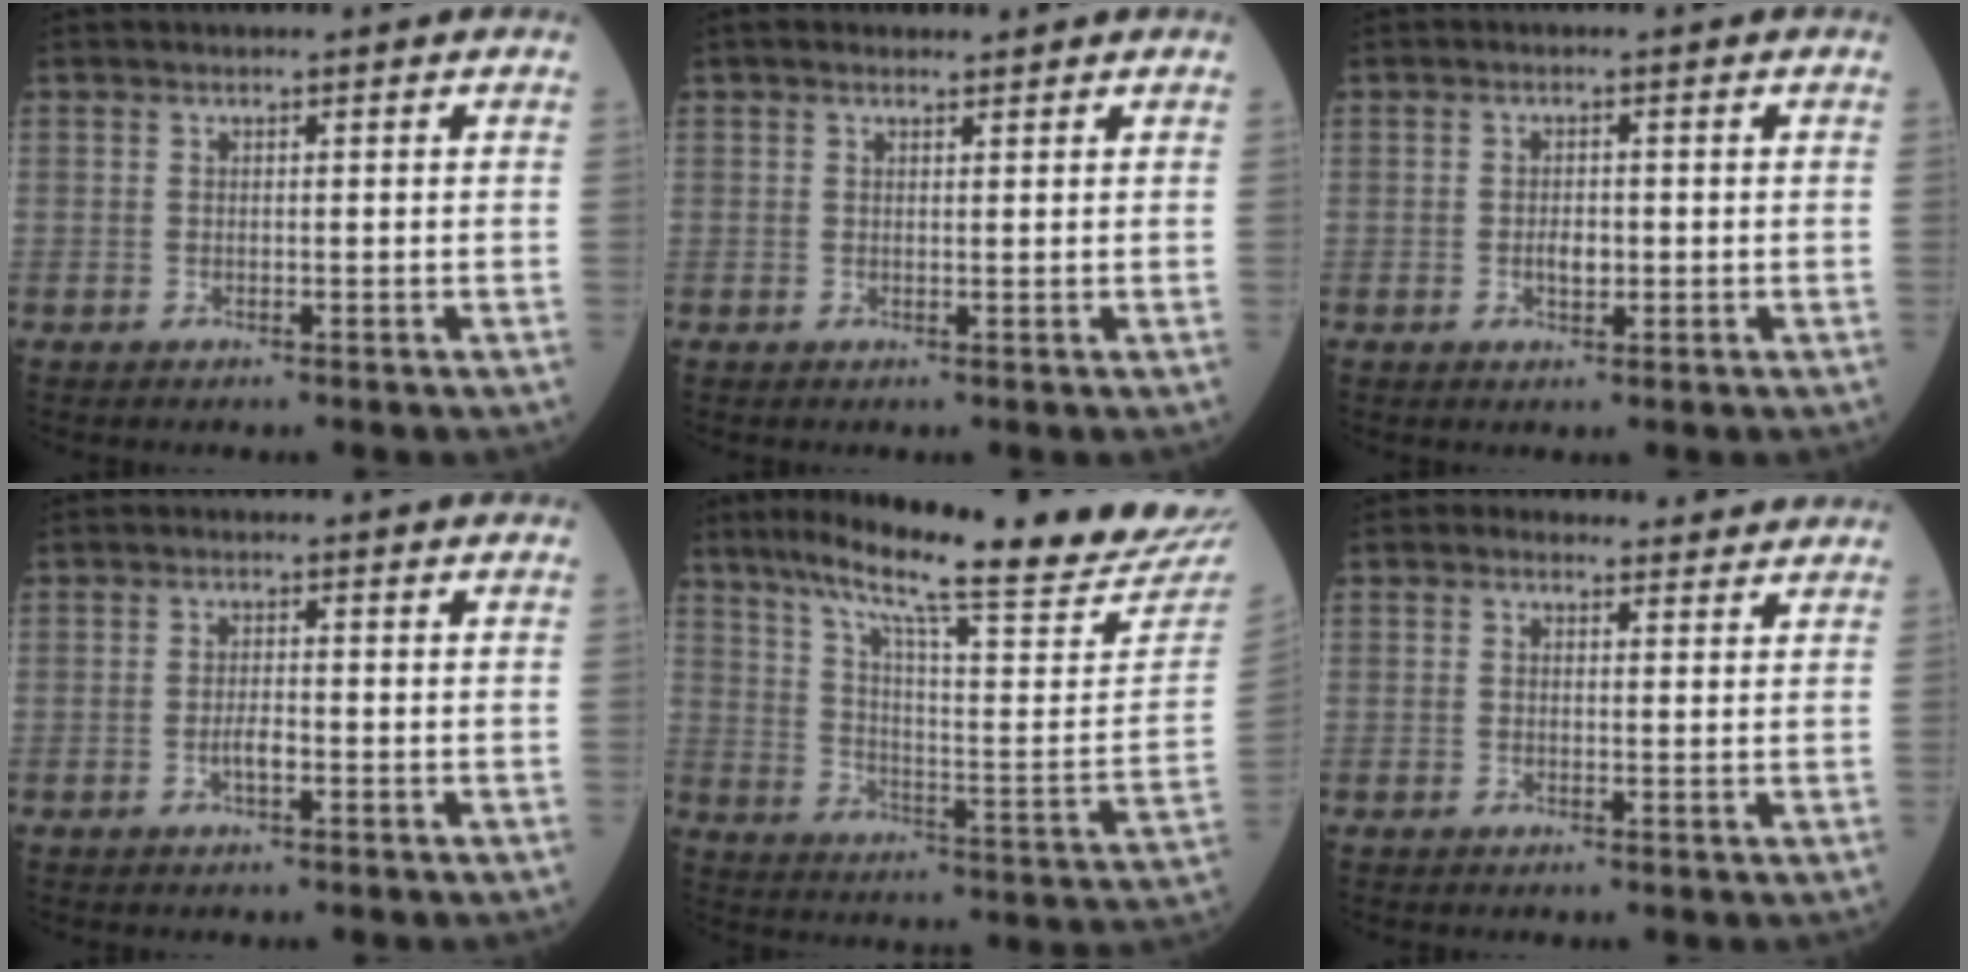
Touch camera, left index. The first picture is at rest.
{"total": 1.4, "force": [1.2, 0.5, 0.5], "torque": [-0.017, 0.012, 0.020]}
{"total": 2.1, "force": [-0.4, 1.1, 1.8], "torque": [-0.033, 0.001, -0.004]}
{"total": 1.9, "force": [-0.7, 0.5, 1.7], "torque": [-0.031, 0.002, -0.013]}
{"total": 26.7, "force": [23.3, 0.4, 13.0], "torque": [-0.207, -0.078, 0.308]}
{"total": 3.1, "force": [2.7, 1.5, 0.4], "torque": [-0.005, 0.014, 0.029]}